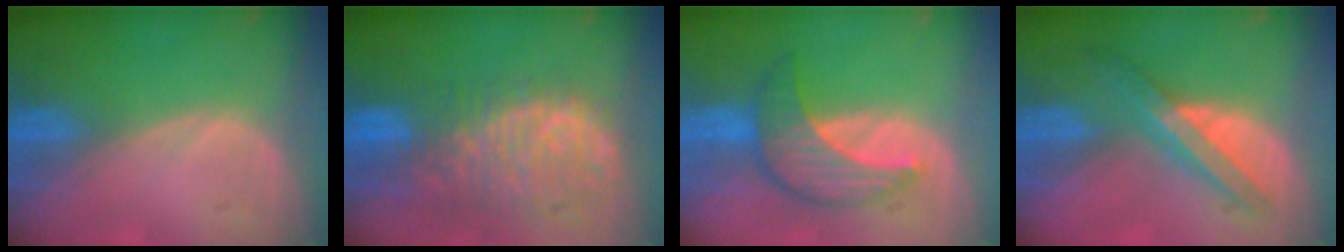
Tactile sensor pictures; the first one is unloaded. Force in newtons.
{"total": 11.3, "press": 9.7, "slide": 5.8}
{"total": 7.3, "press": 7.2, "slide": 0.8}
{"total": 7.2, "press": 6.1, "slide": 3.8}